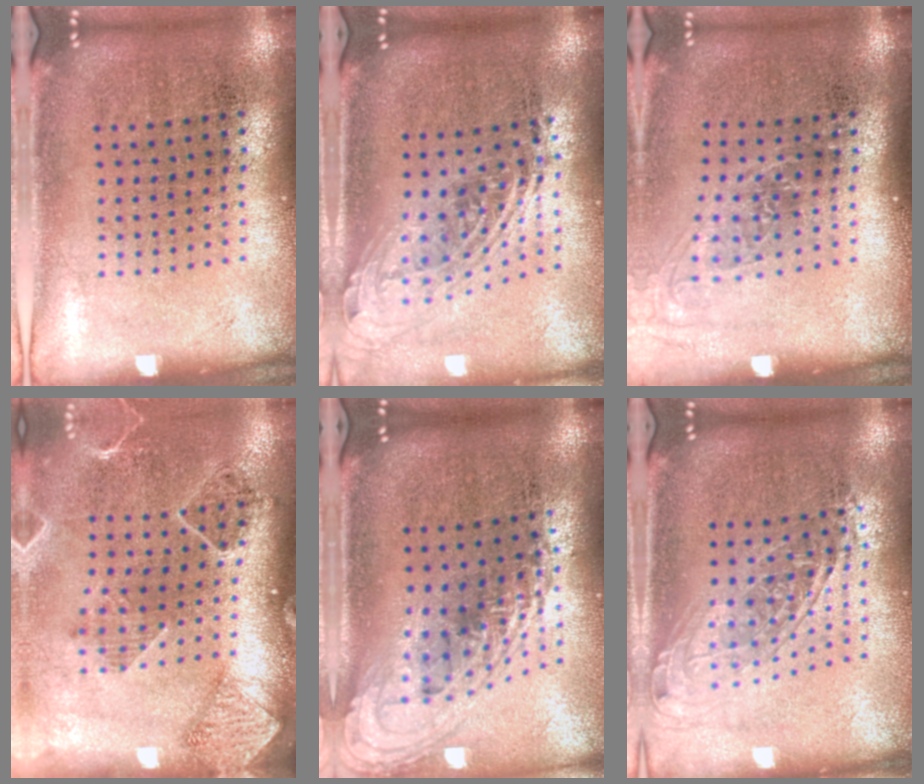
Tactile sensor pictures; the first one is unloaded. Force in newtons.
{"total": 2.0, "press": 1.6, "slide": 1.3}
{"total": 1.3, "press": 1.1, "slide": 0.8}
{"total": 1.6, "press": 1.6, "slide": 0.1}
{"total": 2.2, "press": 1.6, "slide": 1.5}
{"total": 1.5, "press": 1.3, "slide": 0.8}